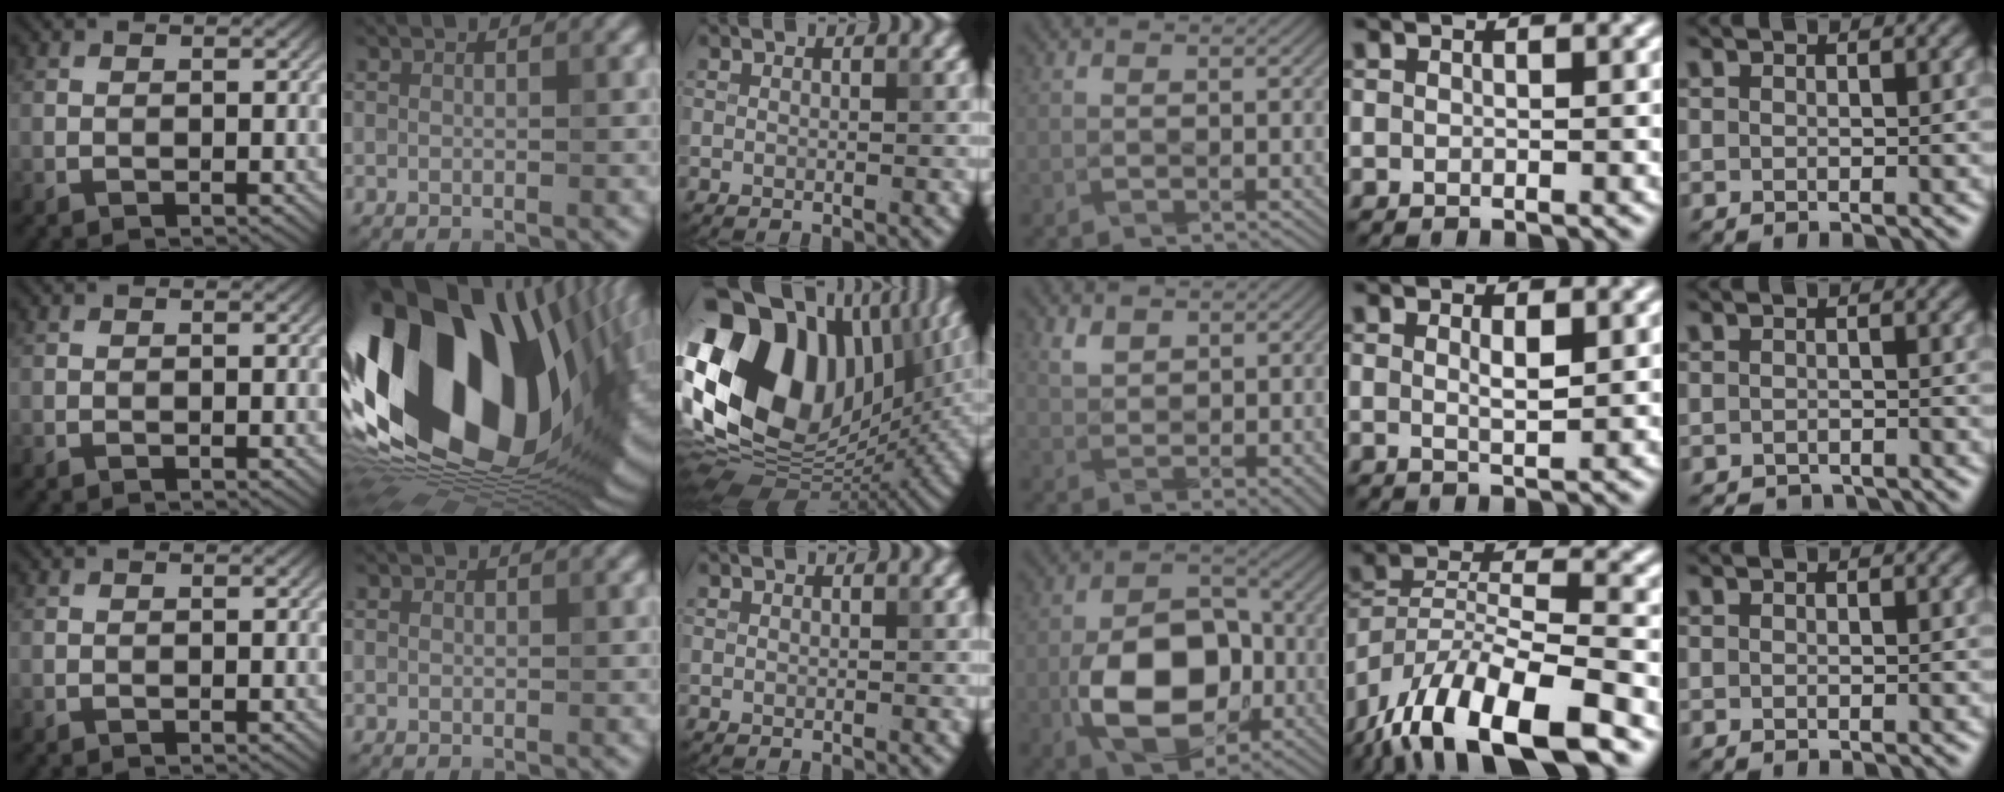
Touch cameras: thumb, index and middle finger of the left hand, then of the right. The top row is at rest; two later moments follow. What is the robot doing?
{"motion": "fold", "object": "apron"}